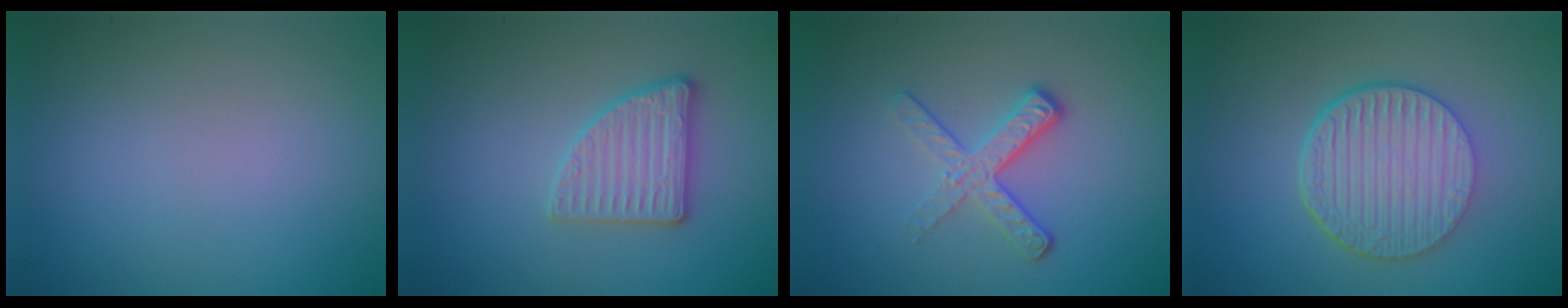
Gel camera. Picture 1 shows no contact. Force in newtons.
{"total": 2.9, "press": 2.8, "slide": 0.5}
{"total": 3.4, "press": 2.4, "slide": 2.4}
{"total": 6.8, "press": 4.7, "slide": 4.9}